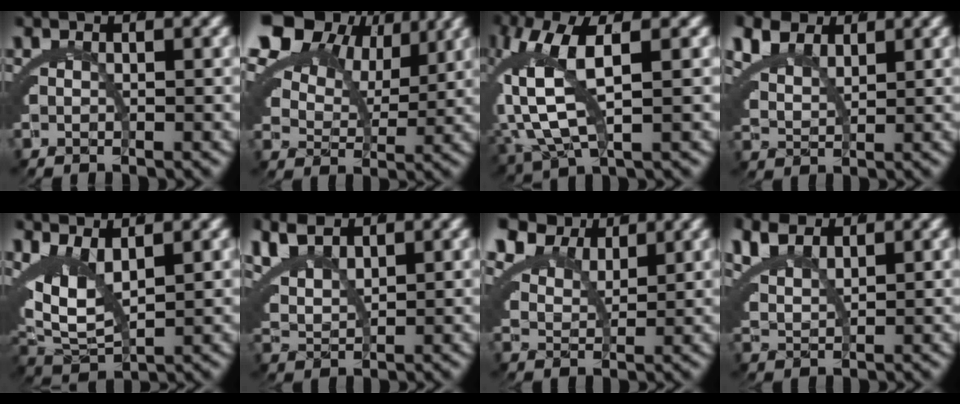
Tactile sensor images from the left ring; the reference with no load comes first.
{"total": 9.7, "force": [4.5, 6.5, 5.6], "torque": [-0.117, 0.006, 0.072]}
{"total": 9.3, "force": [1.8, 4.8, 7.7], "torque": [-0.178, -0.006, 0.040]}
{"total": 4.8, "force": [2.8, 3.0, 2.4], "torque": [-0.069, -0.010, 0.059]}
{"total": 7.2, "force": [1.5, 4.8, 5.2], "torque": [-0.121, -0.007, 0.030]}
{"total": 5.8, "force": [2.9, 3.9, 3.1], "torque": [-0.091, -0.004, 0.056]}
{"total": 7.7, "force": [4.9, 4.6, 3.8], "torque": [-0.074, 0.007, 0.079]}
{"total": 4.2, "force": [2.7, 2.4, 2.1], "torque": [-0.065, -0.008, 0.057]}